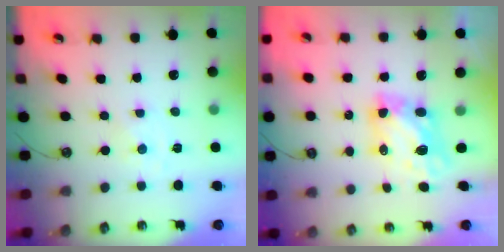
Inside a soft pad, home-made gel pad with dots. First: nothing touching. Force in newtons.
{"total": 6.3, "press": 6.3, "slide": 0.7}